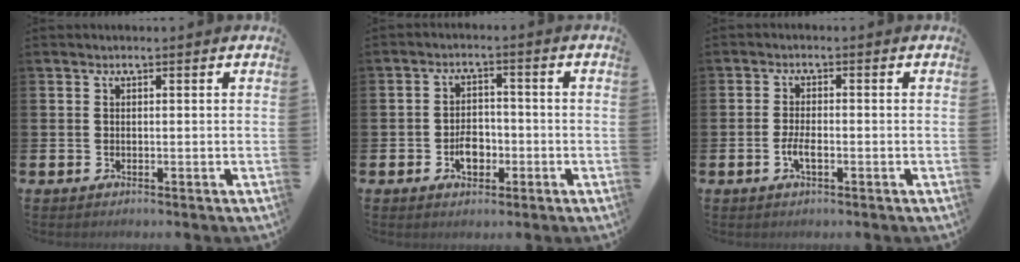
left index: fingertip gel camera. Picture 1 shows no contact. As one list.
[{"total": 3.8, "force": [-1.3, 2.5, 2.6], "torque": [-0.036, 0.001, -0.027]}, {"total": 2.6, "force": [-0.9, 0.9, 2.2], "torque": [-0.037, 0.000, -0.017]}]